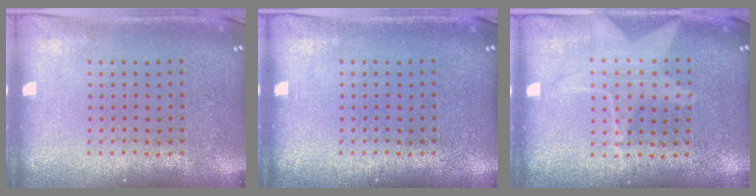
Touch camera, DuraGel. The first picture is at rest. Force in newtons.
{"total": 0.0}
{"total": 1.3, "press": 1.2, "slide": 0.3}